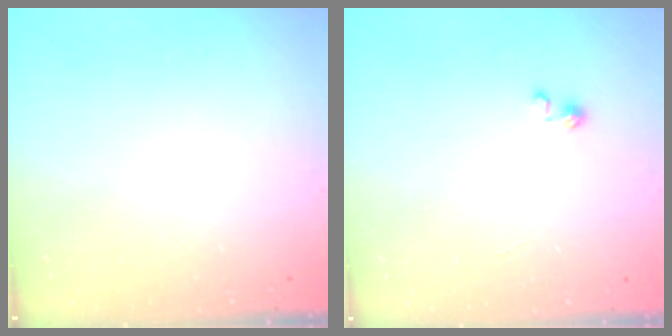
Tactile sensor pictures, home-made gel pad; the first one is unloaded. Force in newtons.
{"total": 0.0}